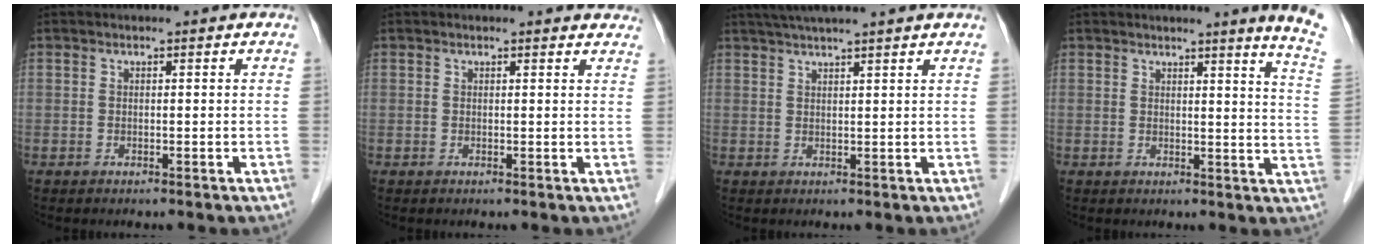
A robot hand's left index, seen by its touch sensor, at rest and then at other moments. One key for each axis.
{"total": 2.8, "fx": 2.7, "fy": 0.7, "fz": 0.4, "tx": -0.002, "ty": -0.004, "tz": 0.011}
{"total": 7.4, "fx": 6.2, "fy": -1.1, "fz": 4.0, "tx": -0.061, "ty": 0.029, "tz": 0.087}
{"total": 7.8, "fx": 6.3, "fy": -2.0, "fz": 4.1, "tx": -0.044, "ty": -0.061, "tz": 0.048}